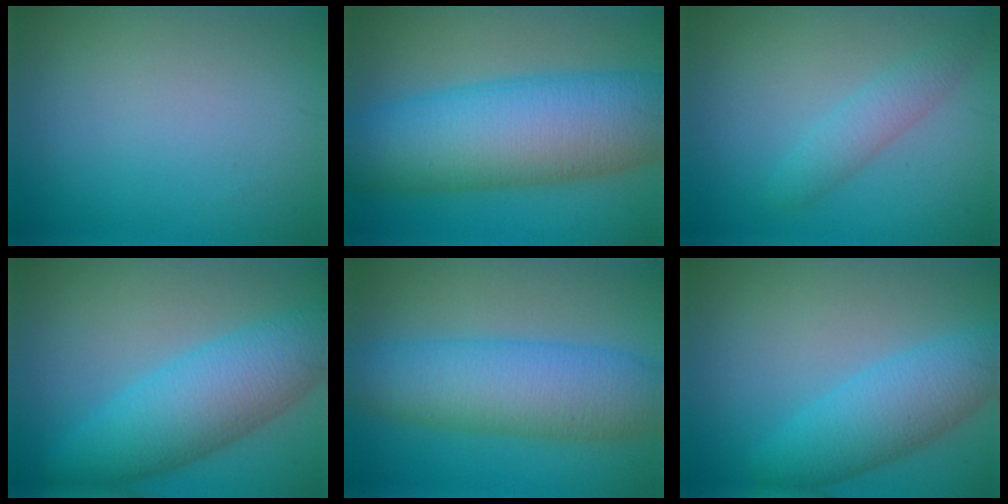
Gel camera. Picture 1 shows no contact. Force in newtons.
{"total": 12.1, "press": 12.1, "slide": 0.3}
{"total": 2.3, "press": 2.3, "slide": 0.1}
{"total": 7.9, "press": 7.9, "slide": 0.1}
{"total": 8.2, "press": 8.2, "slide": 0.3}
{"total": 5.3, "press": 5.3, "slide": 0.2}